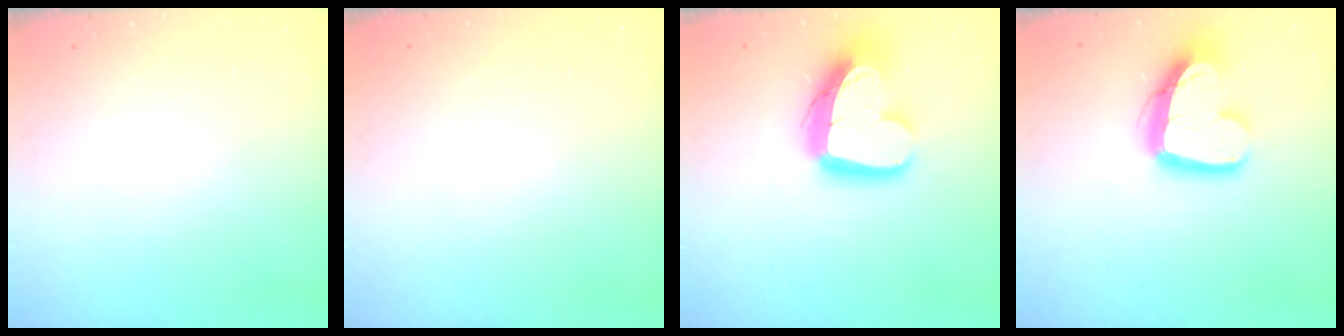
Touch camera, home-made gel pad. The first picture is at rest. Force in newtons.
{"total": 0.0}
{"total": 16.5, "press": 16.5, "slide": 1.4}
{"total": 15.5, "press": 15.4, "slide": 1.4}